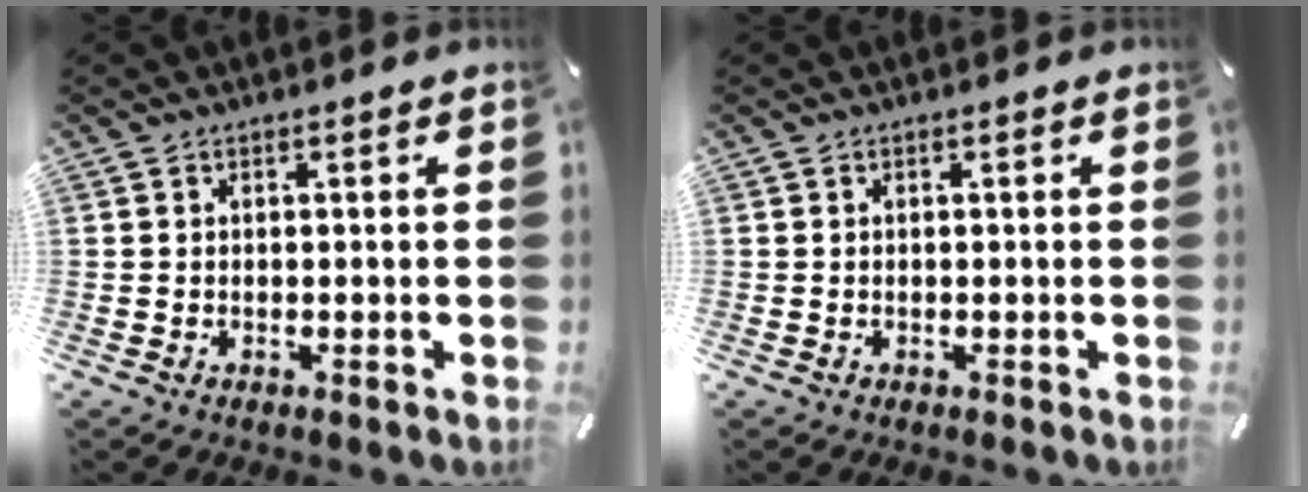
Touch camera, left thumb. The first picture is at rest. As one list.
[{"total": 0.0}]